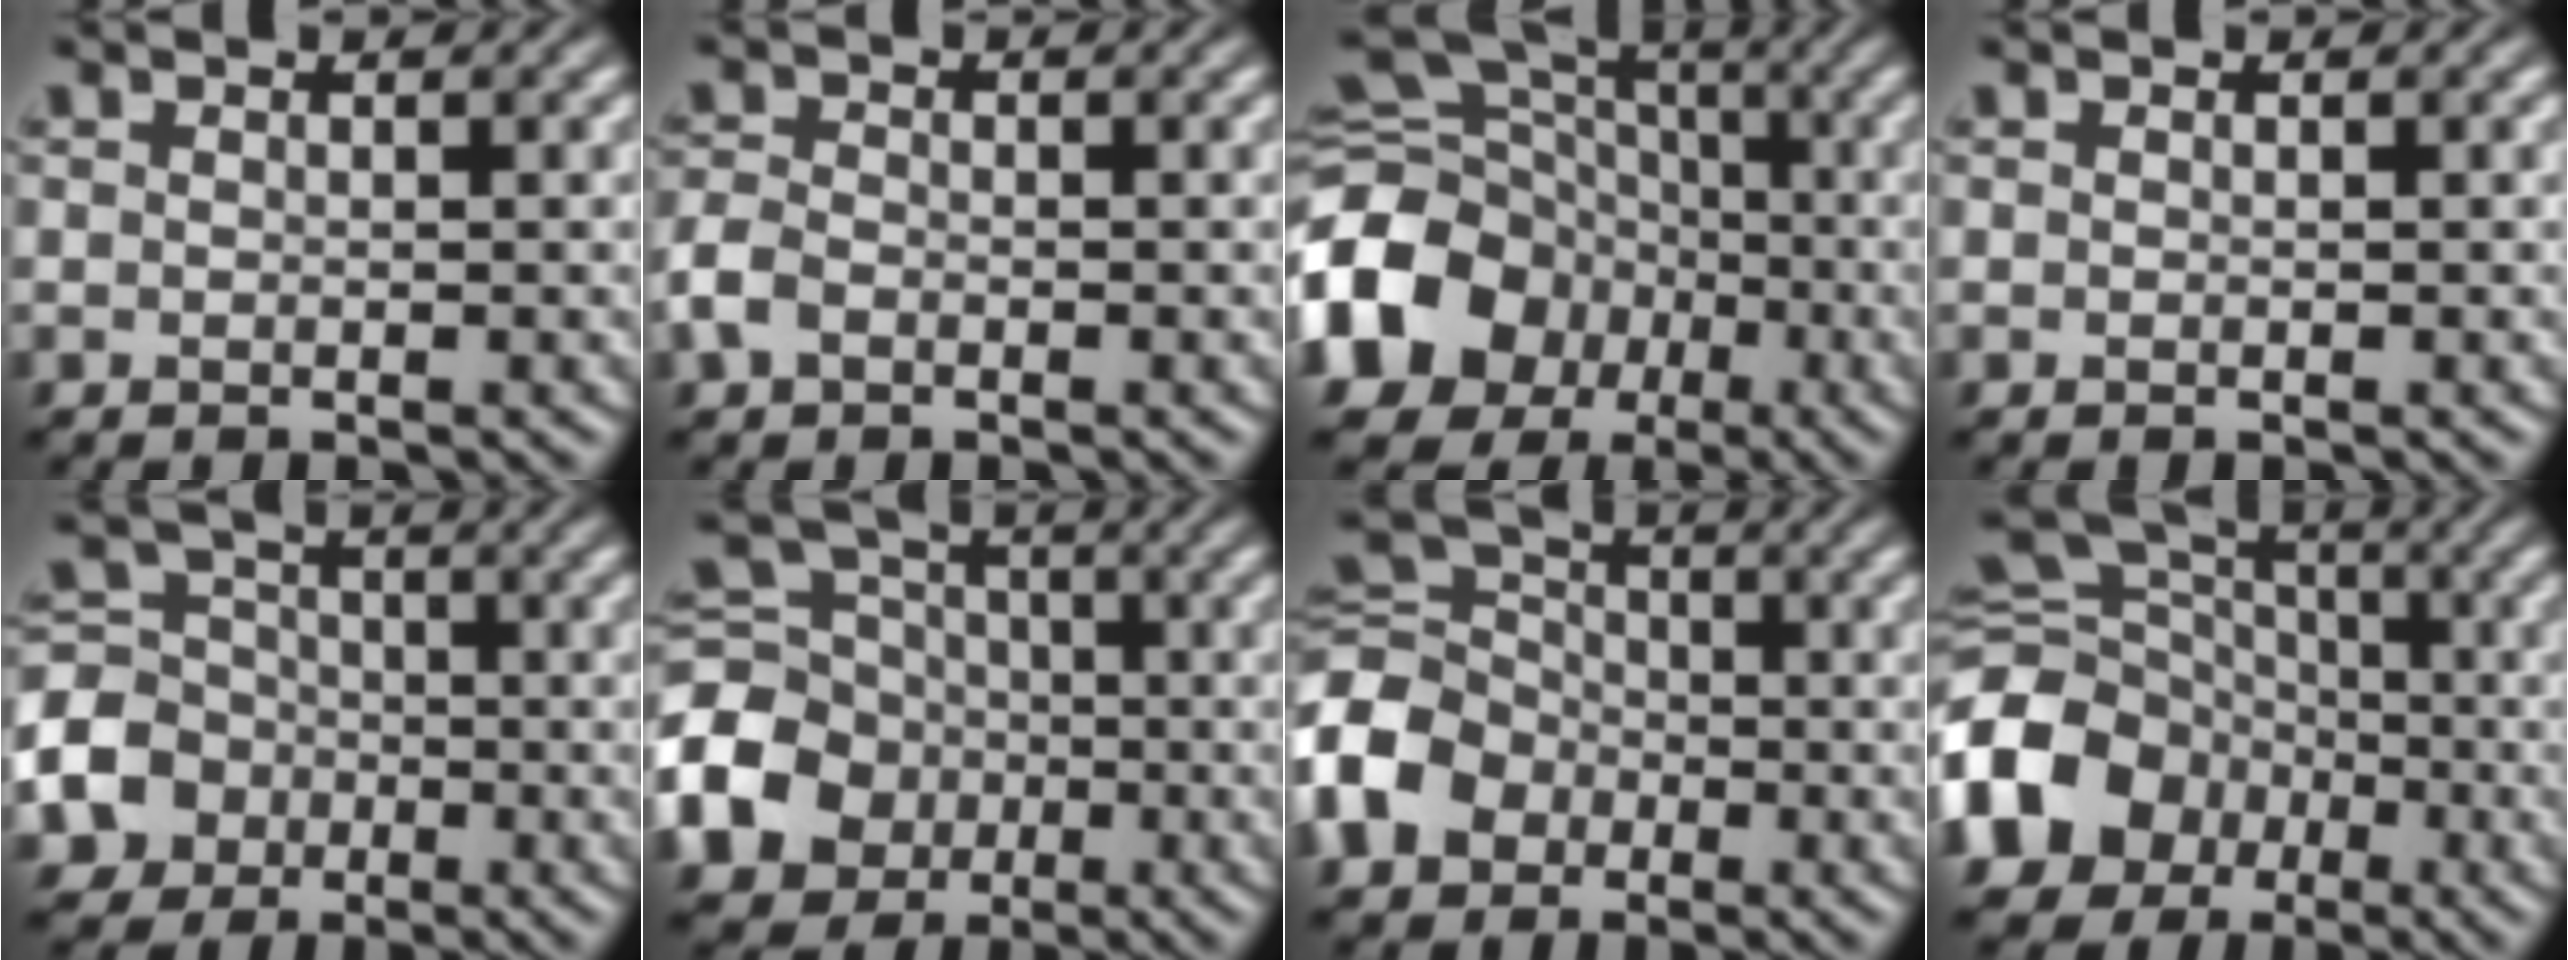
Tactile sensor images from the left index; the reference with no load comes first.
{"total": 2.0, "force": [-1.0, 1.4, 1.1], "torque": [-0.024, 0.006, -0.030]}
{"total": 13.4, "force": [-4.1, 11.3, 5.9], "torque": [-0.129, -0.013, -0.090]}
{"total": 0.0}
{"total": 5.8, "force": [-2.0, 5.2, 1.7], "torque": [-0.038, 0.003, -0.061]}
{"total": 8.9, "force": [-2.8, 7.5, 4.0], "torque": [-0.110, -0.005, -0.068]}
{"total": 7.4, "force": [-2.1, 6.1, 3.6], "torque": [-0.091, 0.012, -0.066]}
{"total": 12.4, "force": [-4.7, 10.4, 5.0], "torque": [-0.119, -0.018, -0.105]}